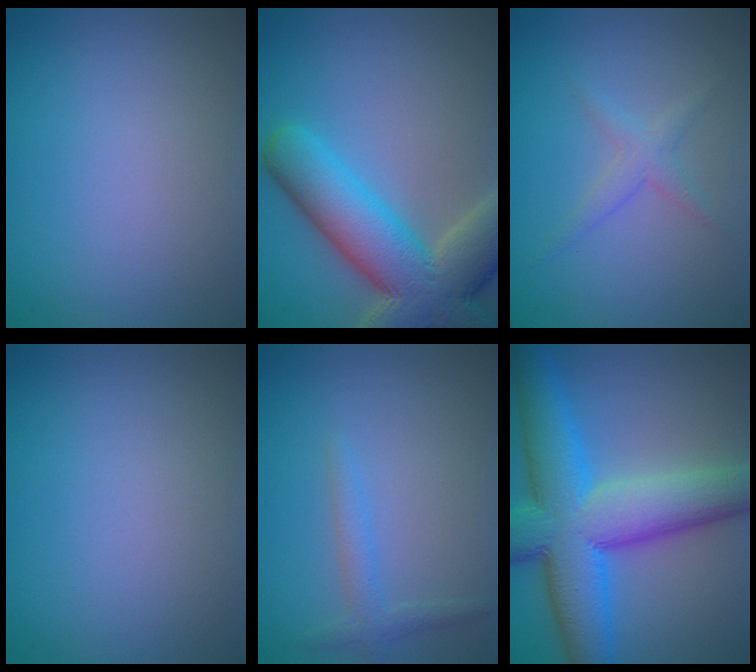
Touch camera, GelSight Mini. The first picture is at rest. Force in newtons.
{"total": 10.7, "press": 10.7, "slide": 1.0}
{"total": 1.6, "press": 1.6, "slide": 0.1}
{"total": 0.0}
{"total": 1.3, "press": 1.3, "slide": 0.1}
{"total": 11.9, "press": 11.9, "slide": 0.2}